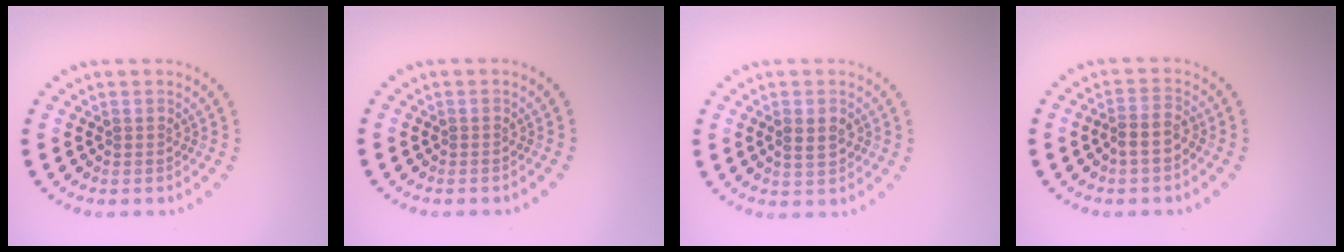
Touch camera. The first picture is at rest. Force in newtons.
{"total": 0.0}
{"total": 1.5, "press": 1.5, "slide": 0.1}
{"total": 2.5, "press": 2.2, "slide": 1.1}